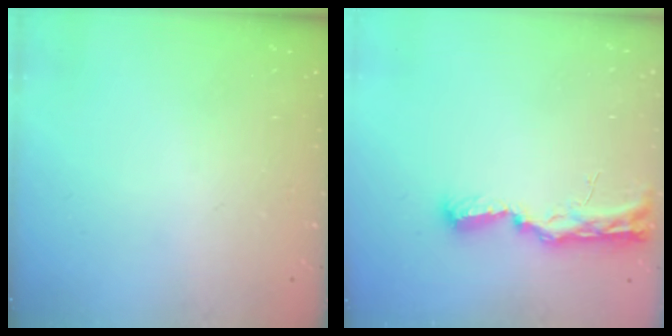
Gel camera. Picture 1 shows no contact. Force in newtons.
{"total": 8.8, "press": 8.7, "slide": 0.9}